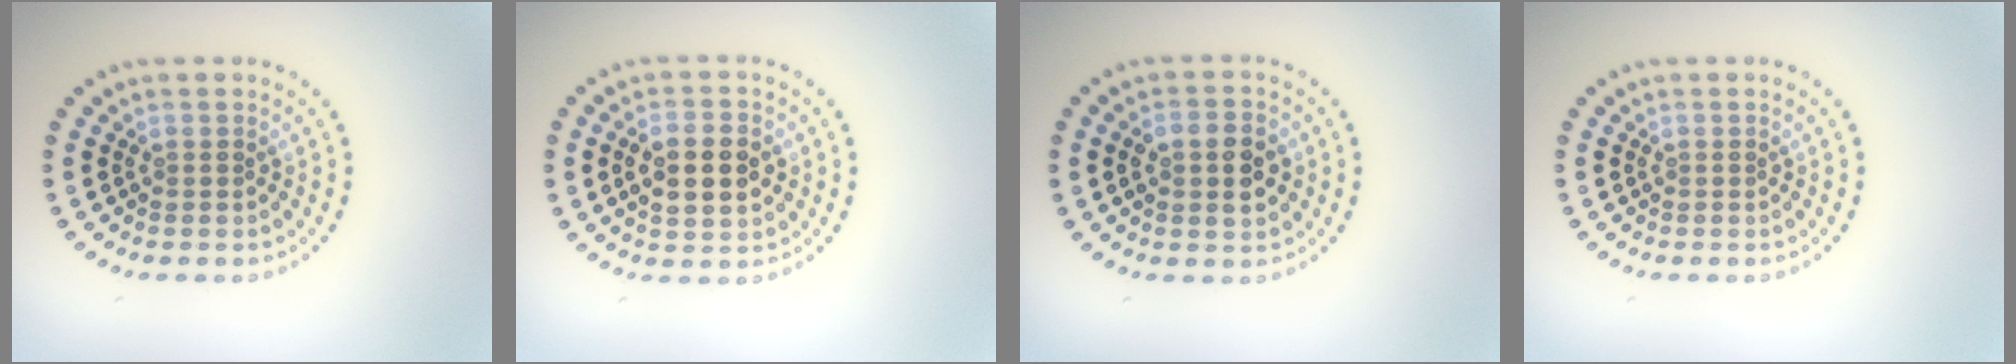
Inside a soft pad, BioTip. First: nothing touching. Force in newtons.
{"total": 4.6, "press": 4.6, "slide": 0.4}
{"total": 3.3, "press": 3.3, "slide": 0.4}
{"total": 0.0}